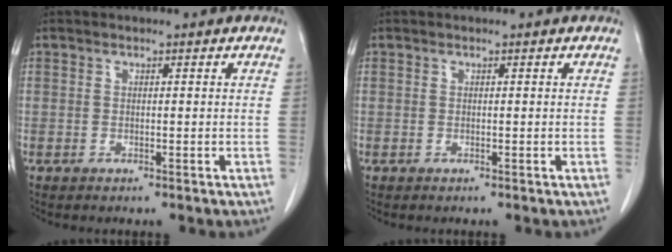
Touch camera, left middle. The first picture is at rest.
{"total": 0.0}